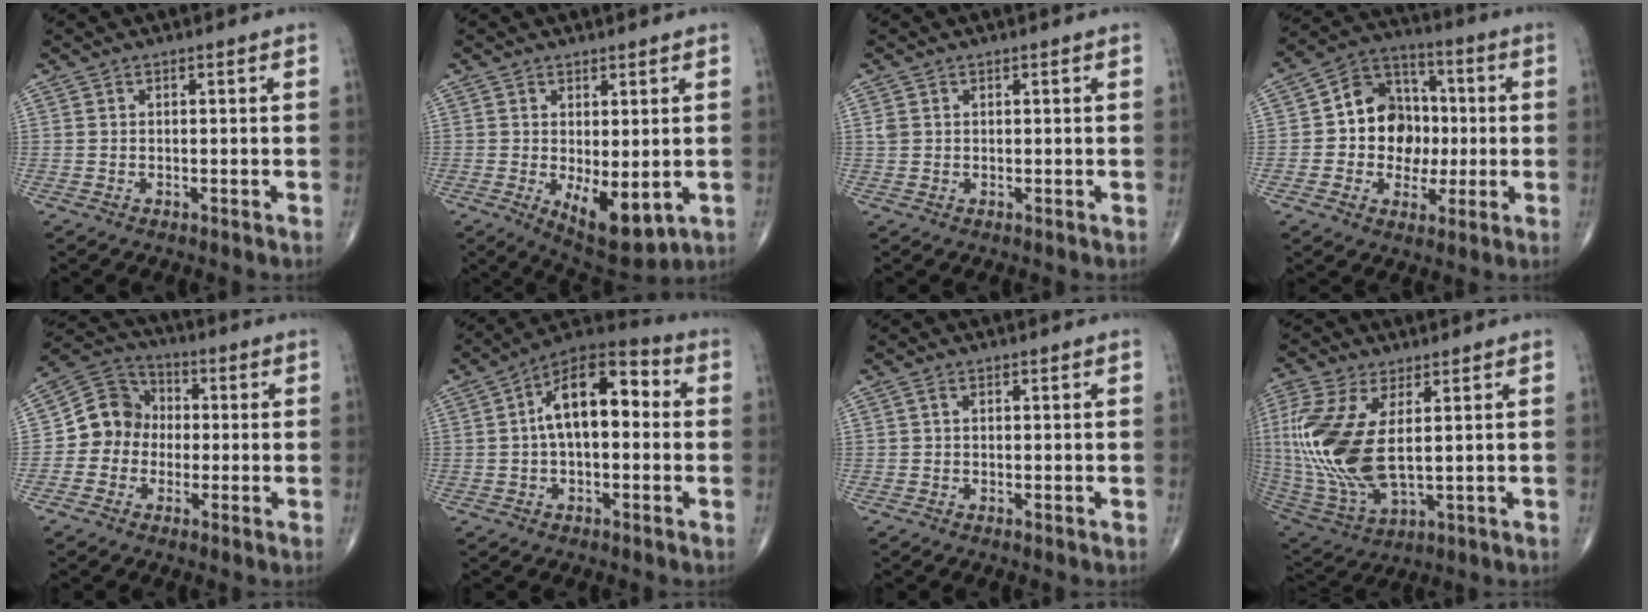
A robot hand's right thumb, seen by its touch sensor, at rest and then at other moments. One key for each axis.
{"total": 8.9, "fx": -1.5, "fy": 4.0, "fz": 7.8, "tx": -0.104, "ty": -0.021, "tz": -0.007}
{"total": 1.2, "fx": 0.3, "fy": 1.0, "fz": 0.7, "tx": -0.016, "ty": 0.004, "tz": 0.008}
{"total": 13.7, "fx": -0.2, "fy": 11.3, "fz": 7.7, "tx": -0.064, "ty": 0.027, "tz": -0.007}
{"total": 9.4, "fx": -1.0, "fy": 8.6, "fz": 3.7, "tx": -0.038, "ty": 0.035, "tz": -0.033}
{"total": 14.0, "fx": 1.4, "fy": 7.2, "fz": 11.9, "tx": -0.177, "ty": 0.043, "tz": 0.009}
{"total": 0.7, "fx": 0.2, "fy": 0.4, "fz": 0.5, "tx": -0.010, "ty": -0.001, "tz": 0.003}
{"total": 18.7, "fx": 2.3, "fy": 8.5, "fz": 16.5, "tx": -0.383, "ty": -0.020, "tz": 0.055}